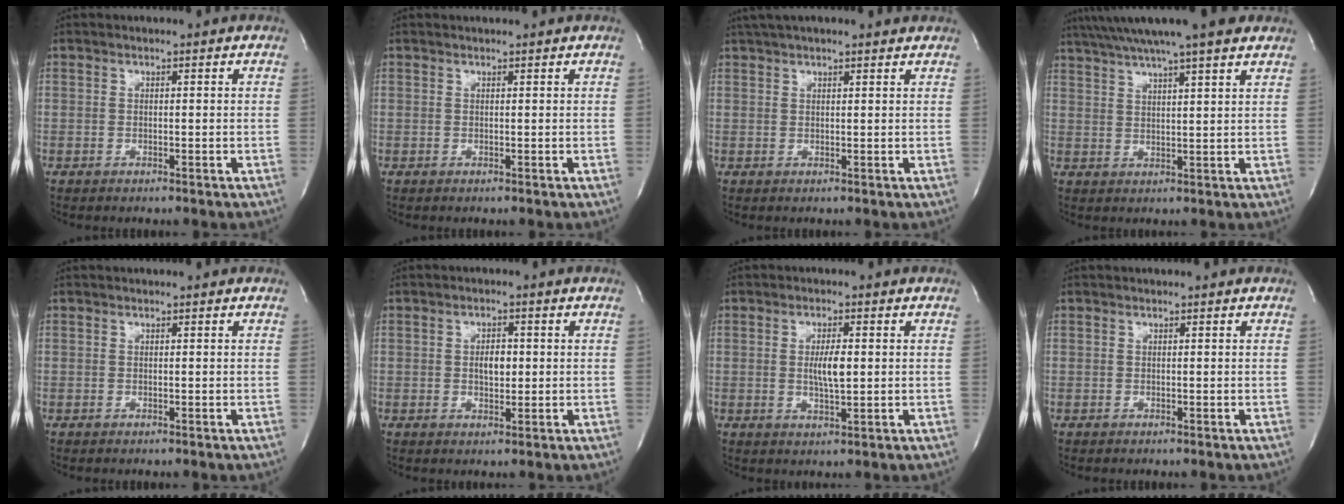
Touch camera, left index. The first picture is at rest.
{"total": 0.6, "force": [0.6, -0.1, 0.2], "torque": [-0.003, 0.005, 0.009]}
{"total": 8.5, "force": [7.3, 1.5, 4.2], "torque": [-0.067, 0.031, 0.099]}
{"total": 15.3, "force": [12.5, 0.8, 8.9], "torque": [-0.157, 0.031, 0.180]}
{"total": 0.0}
{"total": 3.1, "force": [0.1, 1.6, 2.6], "torque": [-0.045, 0.000, 0.003]}
{"total": 4.1, "force": [0.1, 0.9, 4.0], "torque": [-0.076, -0.005, 0.003]}
{"total": 0.0}